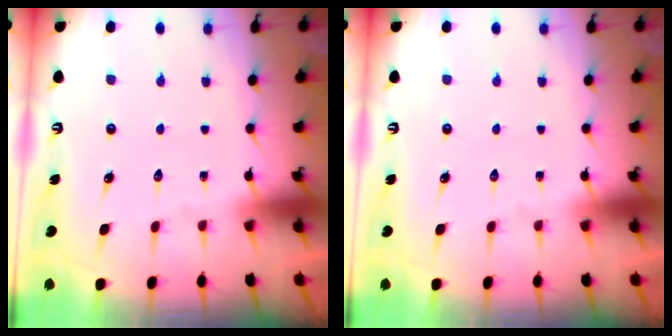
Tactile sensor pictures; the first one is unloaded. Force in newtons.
{"total": 0.0}